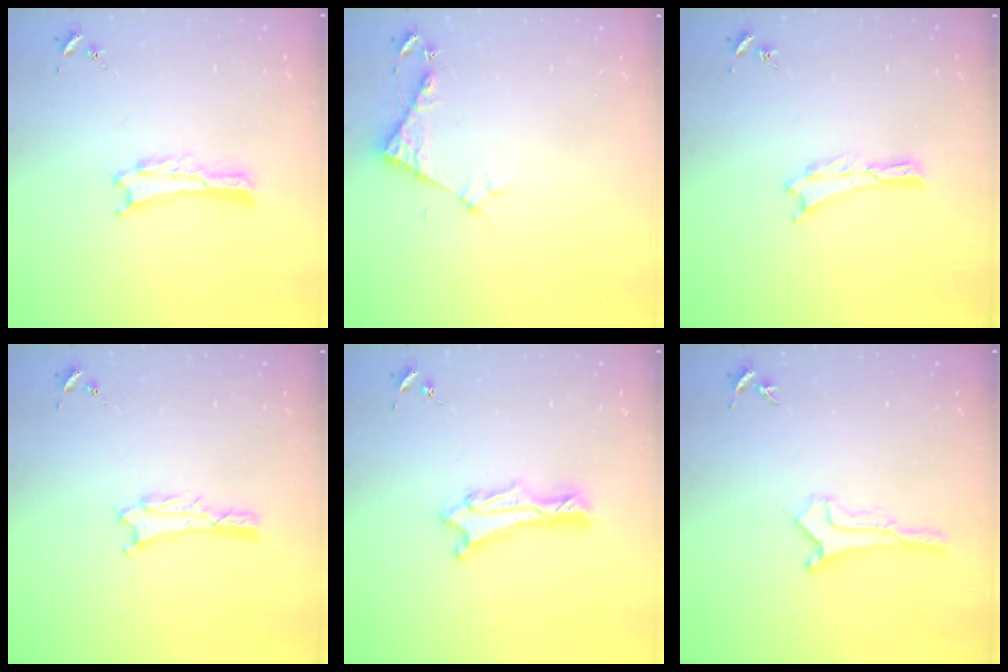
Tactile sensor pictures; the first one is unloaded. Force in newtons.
{"total": 4.3, "press": 4.3, "slide": 0.4}
{"total": 0.0}
{"total": 1.0, "press": 1.0, "slide": 0.1}
{"total": 1.5, "press": 1.5, "slide": 0.1}
{"total": 0.9, "press": 0.9, "slide": 0.1}